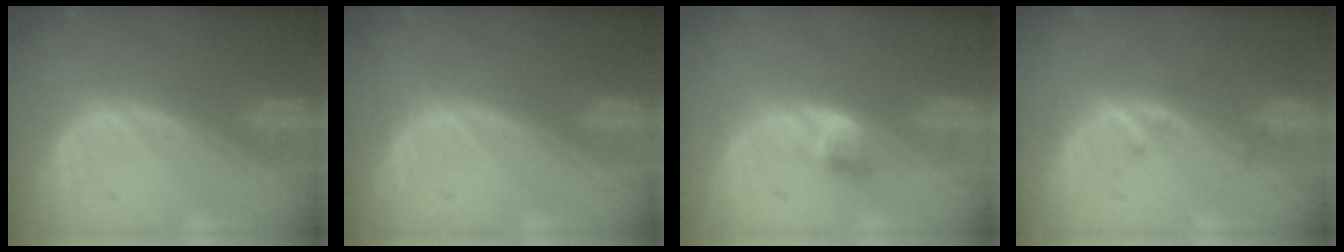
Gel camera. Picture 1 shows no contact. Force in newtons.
{"total": 0.0}
{"total": 2.6, "press": 2.3, "slide": 1.2}
{"total": 1.4, "press": 1.4, "slide": 0.2}